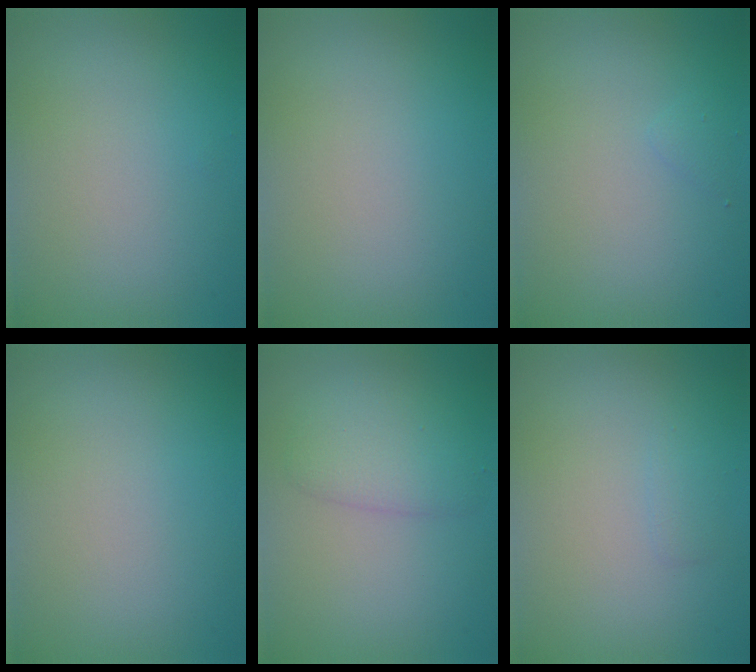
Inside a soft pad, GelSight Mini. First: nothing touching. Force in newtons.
{"total": 0.0}
{"total": 0.6, "press": 0.6, "slide": 0.0}
{"total": 0.0}
{"total": 2.6, "press": 2.6, "slide": 0.1}
{"total": 0.7, "press": 0.7, "slide": 0.0}